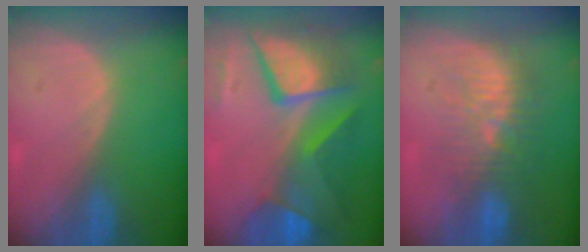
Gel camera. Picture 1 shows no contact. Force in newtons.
{"total": 11.6, "press": 11.6, "slide": 1.4}
{"total": 9.5, "press": 9.1, "slide": 2.7}